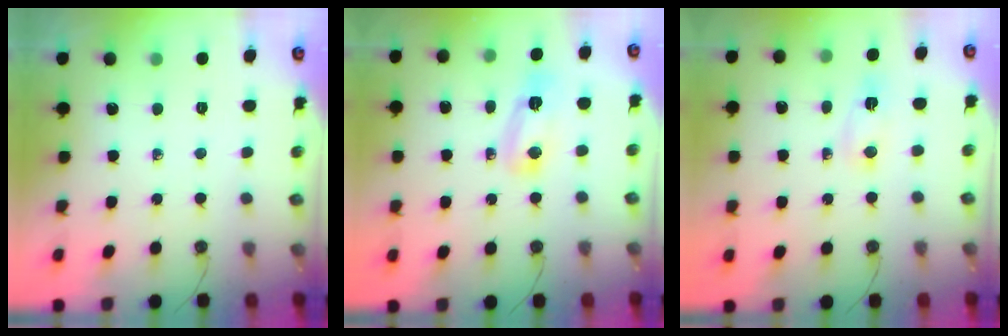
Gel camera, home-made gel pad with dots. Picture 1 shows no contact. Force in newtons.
{"total": 13.4, "press": 7.3, "slide": 11.3}
{"total": 2.8, "press": 2.5, "slide": 1.4}